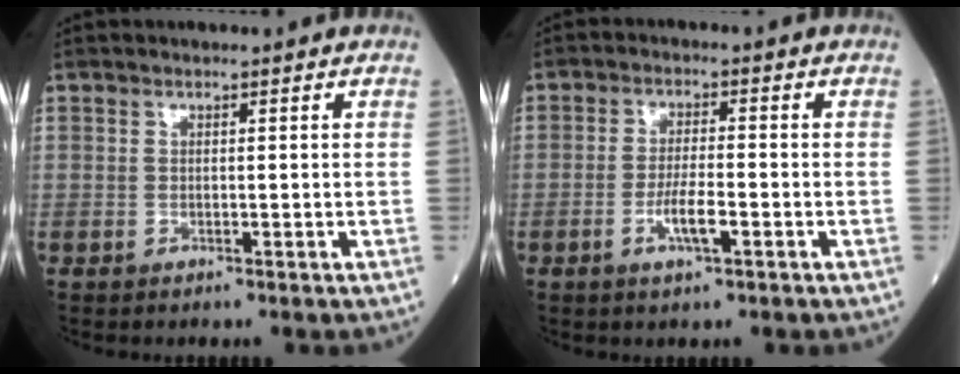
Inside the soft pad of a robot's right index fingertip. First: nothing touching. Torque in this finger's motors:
{"motor_torque": [0.16, -0.20, 0.48, 0.12]}